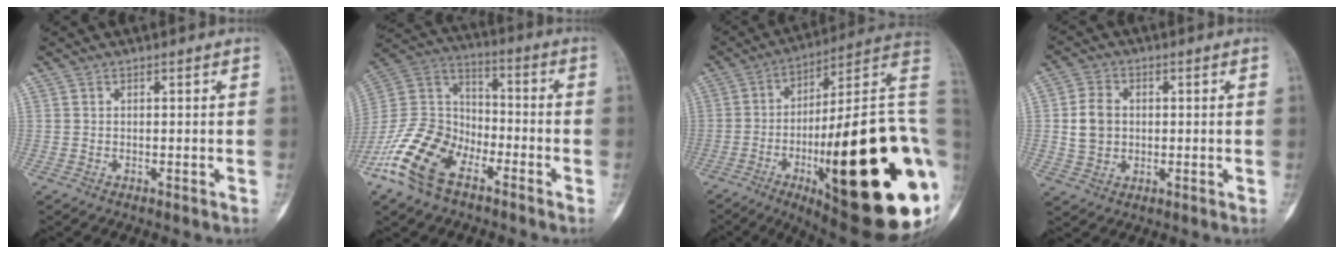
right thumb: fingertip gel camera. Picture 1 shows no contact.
{"total": 16.8, "force": [-9.7, 9.6, 9.8], "torque": [-0.192, 0.060, -0.194]}
{"total": 37.8, "force": [-7.7, 9.3, 35.8], "torque": [-0.459, 0.014, -0.114]}
{"total": 6.6, "force": [0.4, 5.4, 3.8], "torque": [-0.062, 0.004, 0.009]}